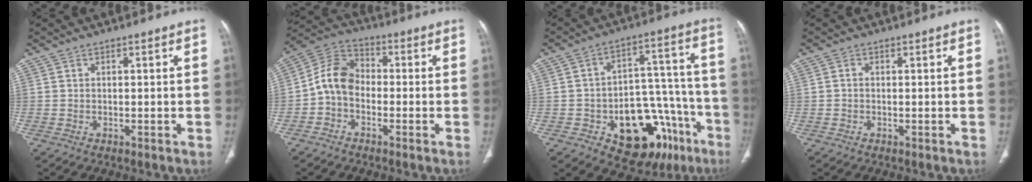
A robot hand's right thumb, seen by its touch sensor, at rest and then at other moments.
{"total": 8.4, "force": [-1.7, 6.2, 5.3], "torque": [-0.087, 0.033, -0.050]}
{"total": 21.5, "force": [-10.4, 12.3, 14.2], "torque": [-0.131, 0.087, -0.134]}
{"total": 0.6, "force": [-0.1, 0.5, 0.4], "torque": [-0.006, 0.001, -0.005]}